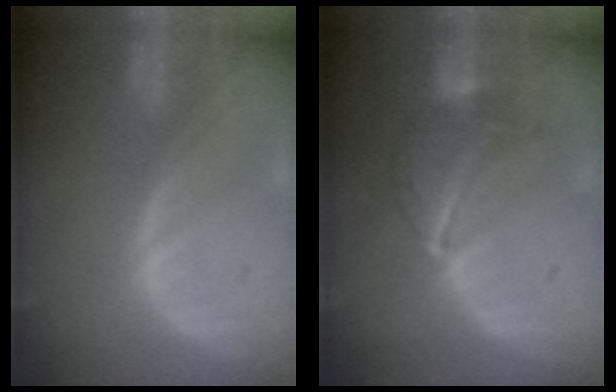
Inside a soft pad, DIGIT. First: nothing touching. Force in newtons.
{"total": 6.8, "press": 6.7, "slide": 1.5}